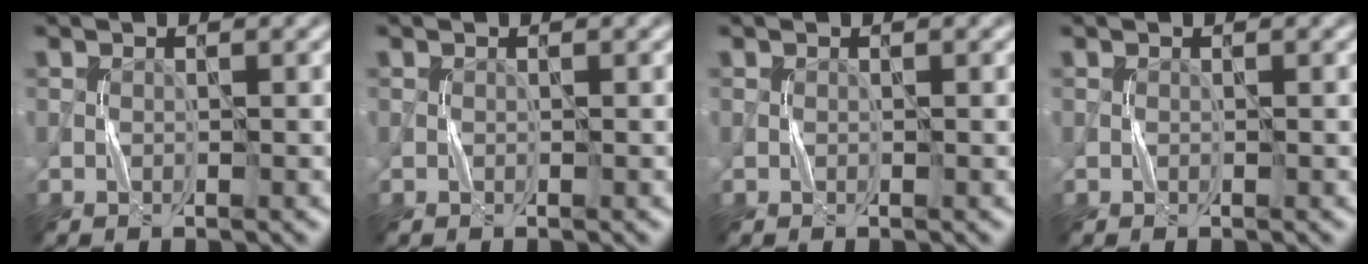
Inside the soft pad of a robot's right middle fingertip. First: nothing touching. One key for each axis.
{"total": 0.0}
{"total": 0.0}
{"total": 0.0}